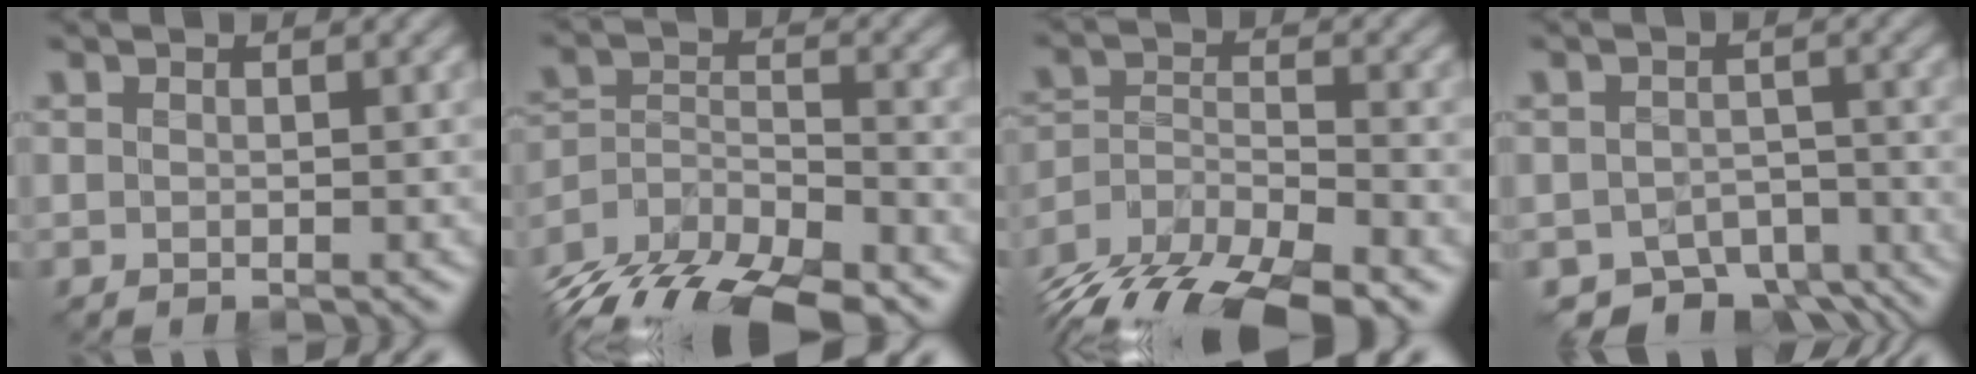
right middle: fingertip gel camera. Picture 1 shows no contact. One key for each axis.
{"total": 13.4, "fx": -10.9, "fy": 5.4, "fz": 5.6, "tx": -0.097, "ty": -0.009, "tz": -0.172}
{"total": 11.9, "fx": -9.3, "fy": 4.4, "fz": 6.0, "tx": -0.113, "ty": -0.016, "tz": -0.156}
{"total": 6.7, "fx": -5.4, "fy": 3.3, "fz": 2.2, "tx": -0.019, "ty": -0.013, "tz": -0.078}